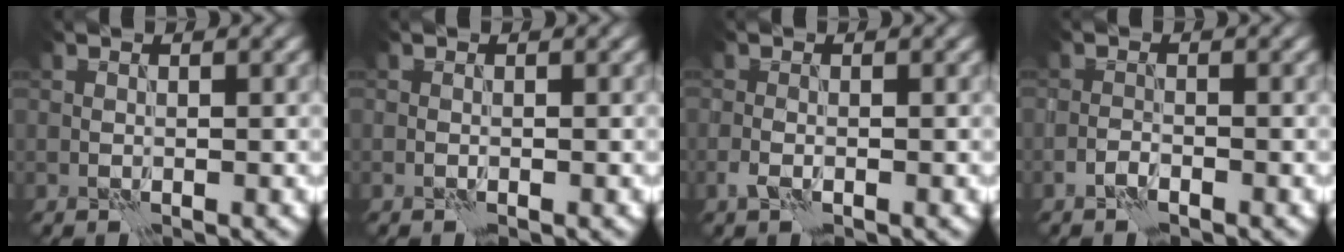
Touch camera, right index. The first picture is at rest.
{"total": 0.0}
{"total": 1.3, "force": [-0.7, 0.6, 1.0], "torque": [-0.022, 0.000, -0.015]}
{"total": 1.1, "force": [-0.9, 0.2, 0.5], "torque": [-0.012, 0.003, -0.020]}